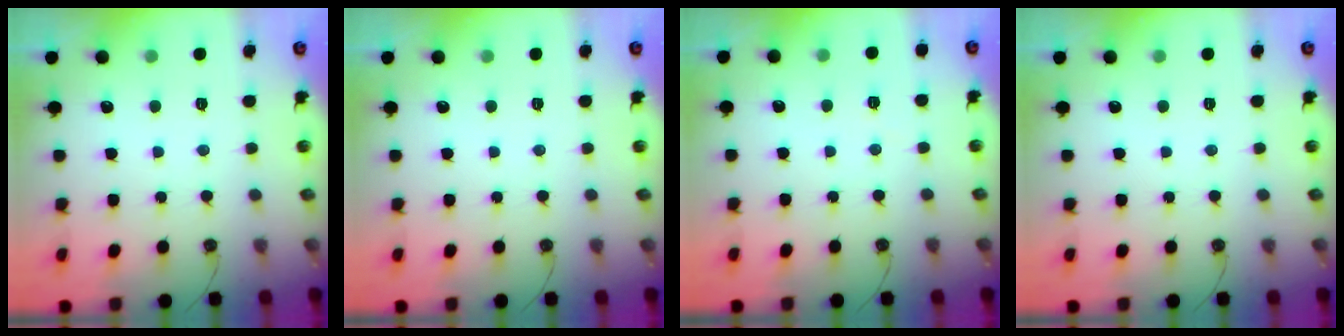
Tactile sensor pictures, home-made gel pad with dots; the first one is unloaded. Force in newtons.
{"total": 0.0}
{"total": 2.6, "press": 2.5, "slide": 0.7}
{"total": 0.0}